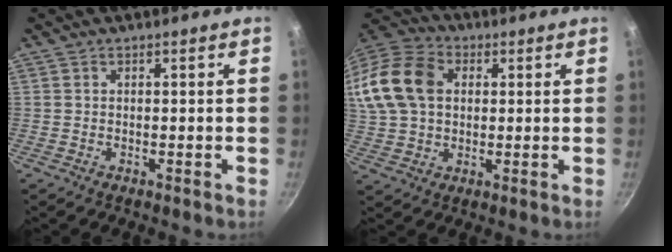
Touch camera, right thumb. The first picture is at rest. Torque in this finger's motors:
{"motor_torque": [0.82, 2.08, 0.97, -0.03, 0.14]}